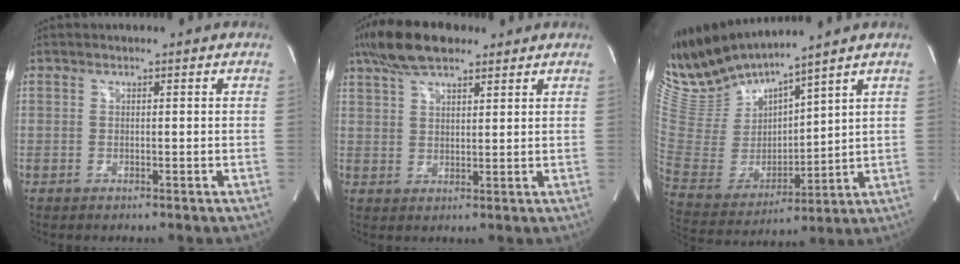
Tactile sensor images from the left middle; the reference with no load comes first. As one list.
[{"total": 9.4, "force": [6.9, 3.1, 5.5], "torque": [-0.111, 0.022, 0.125]}, {"total": 13.4, "force": [12.8, -0.2, 4.1], "torque": [-0.107, -0.002, 0.275]}]